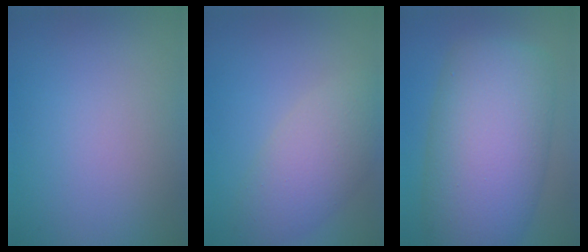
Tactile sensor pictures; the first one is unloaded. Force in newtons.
{"total": 5.1, "press": 5.1, "slide": 0.3}
{"total": 12.8, "press": 12.8, "slide": 0.5}